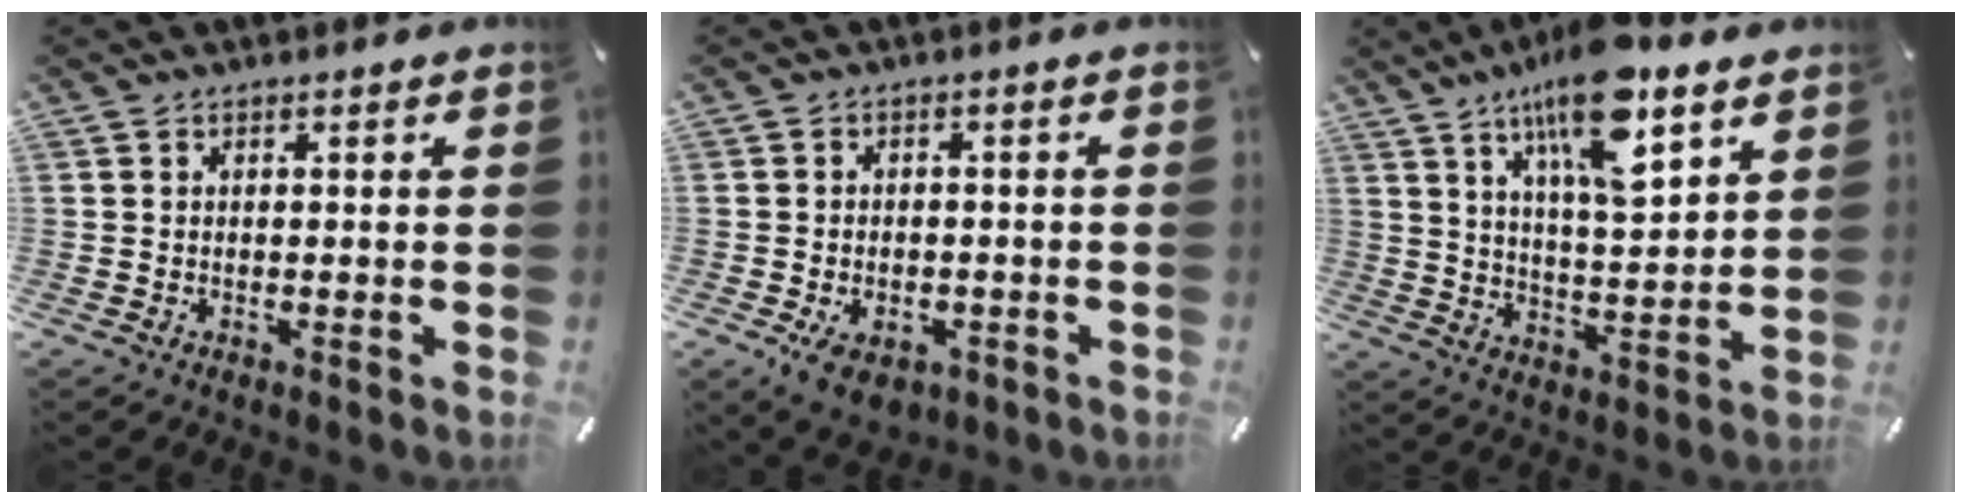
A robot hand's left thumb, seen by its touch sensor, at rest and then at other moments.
{"total": 6.1, "force": [-2.7, 4.1, 3.6], "torque": [-0.057, 0.010, -0.045]}
{"total": 16.0, "force": [10.7, 4.9, 10.8], "torque": [-0.187, -0.048, 0.177]}